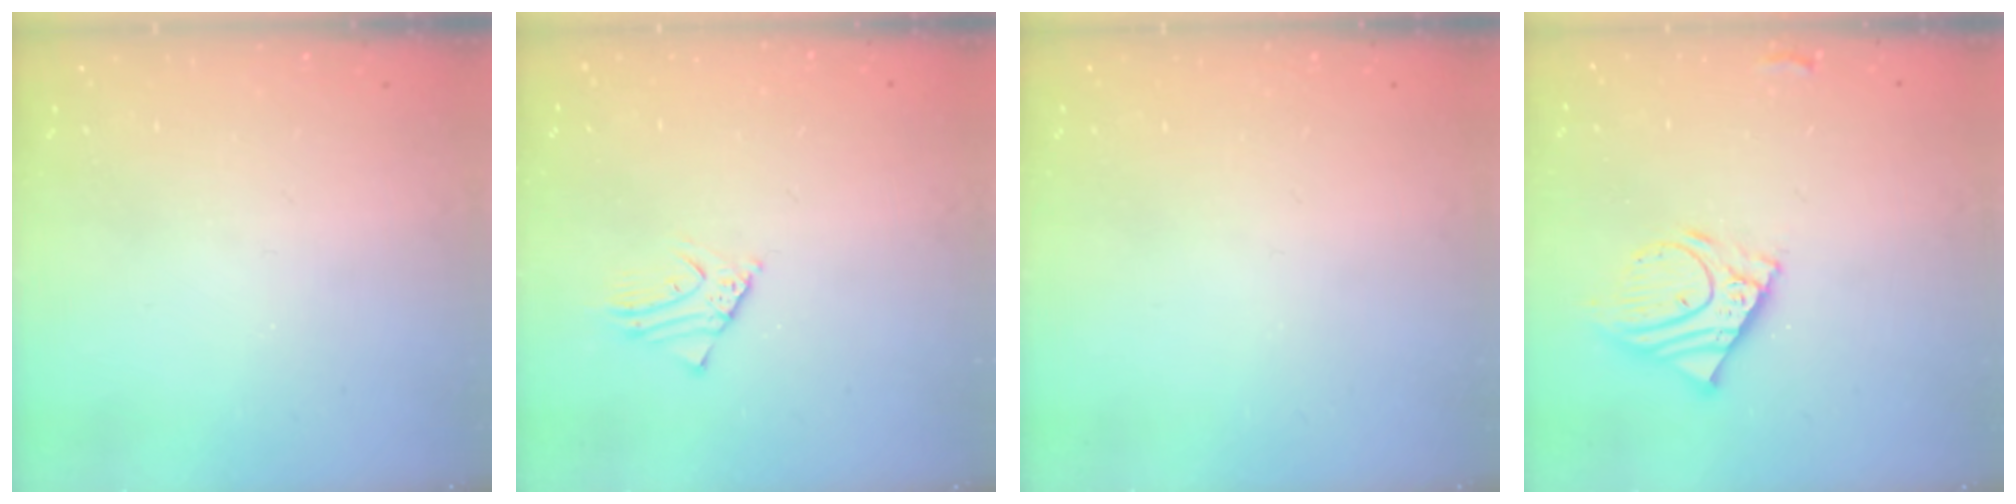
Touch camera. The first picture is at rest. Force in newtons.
{"total": 2.7, "press": 2.6, "slide": 0.2}
{"total": 0.0}
{"total": 10.0, "press": 9.9, "slide": 1.3}